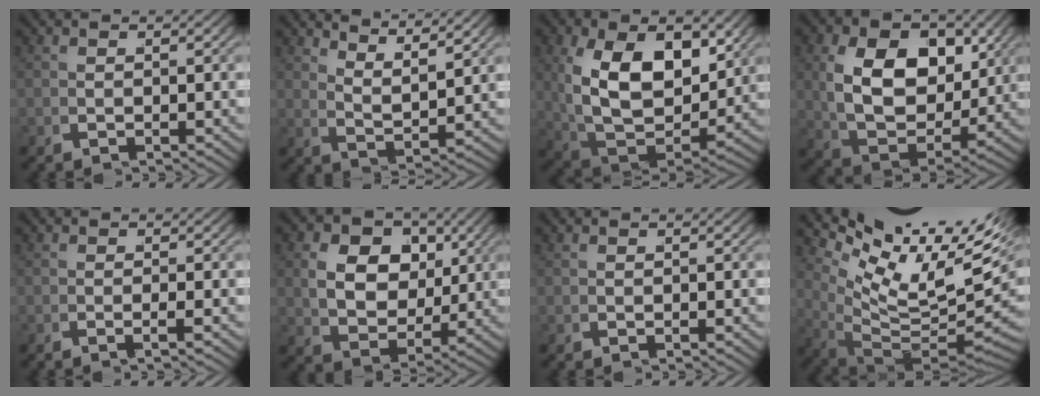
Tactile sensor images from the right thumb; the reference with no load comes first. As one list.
[{"total": 5.1, "force": [4.0, 1.1, 2.9], "torque": [-0.053, 0.001, 0.072]}, {"total": 11.2, "force": [0.1, 7.1, 8.6], "torque": [-0.211, -0.061, 0.032]}, {"total": 10.4, "force": [1.1, 6.9, 7.7], "torque": [-0.168, -0.032, 0.030]}, {"total": 0.9, "force": [-0.4, -0.2, 0.8], "torque": [-0.016, 0.007, -0.014]}, {"total": 8.5, "force": [1.5, 6.2, 5.6], "torque": [-0.110, -0.027, 0.032]}, {"total": 0.0}, {"total": 15.1, "force": [3.7, 8.5, 11.8], "torque": [-0.188, -0.028, 0.067]}]